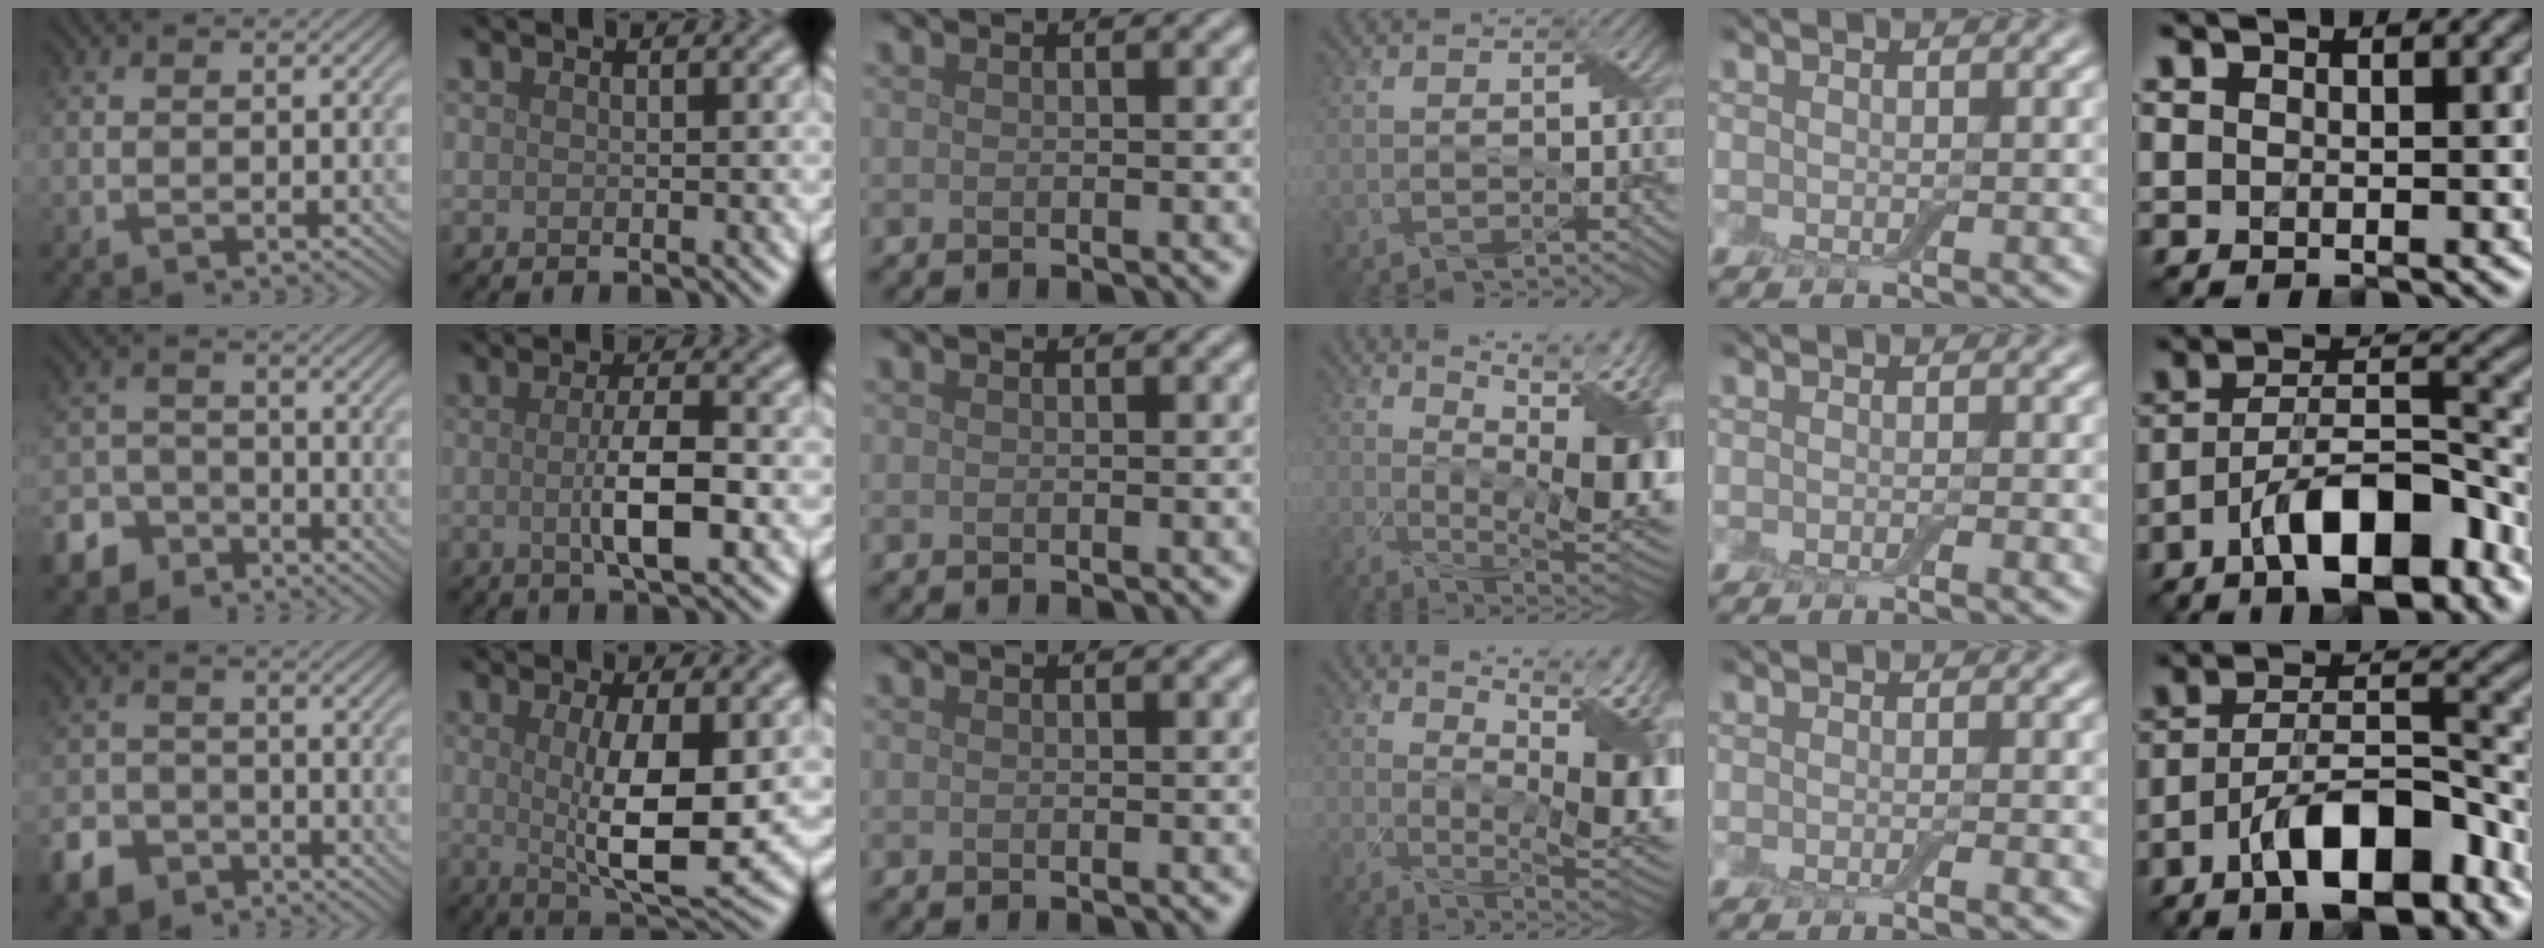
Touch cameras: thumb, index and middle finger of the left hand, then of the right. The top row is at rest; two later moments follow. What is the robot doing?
{"motion": "wrap", "object": "adhesive wrap"}